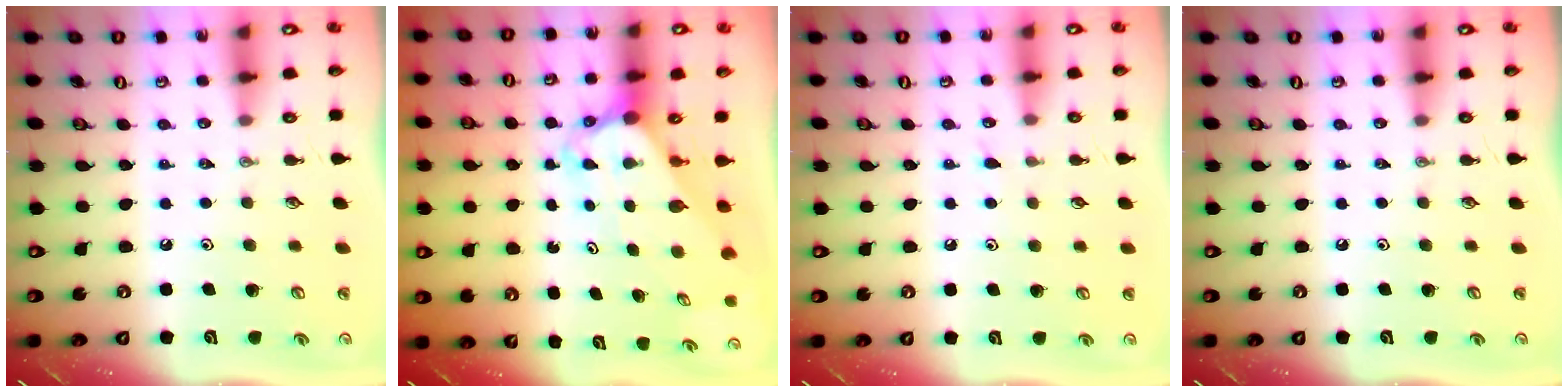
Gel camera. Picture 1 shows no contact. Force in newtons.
{"total": 3.7, "press": 3.7, "slide": 0.3}
{"total": 5.2, "press": 5.1, "slide": 0.6}
{"total": 0.0}